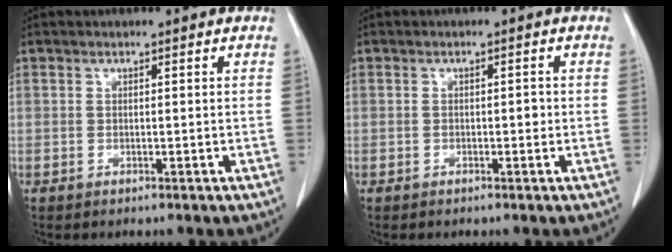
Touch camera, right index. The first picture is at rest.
{"total": 1.2, "force": [-0.2, 0.6, 1.0], "torque": [-0.015, 0.003, -0.002]}